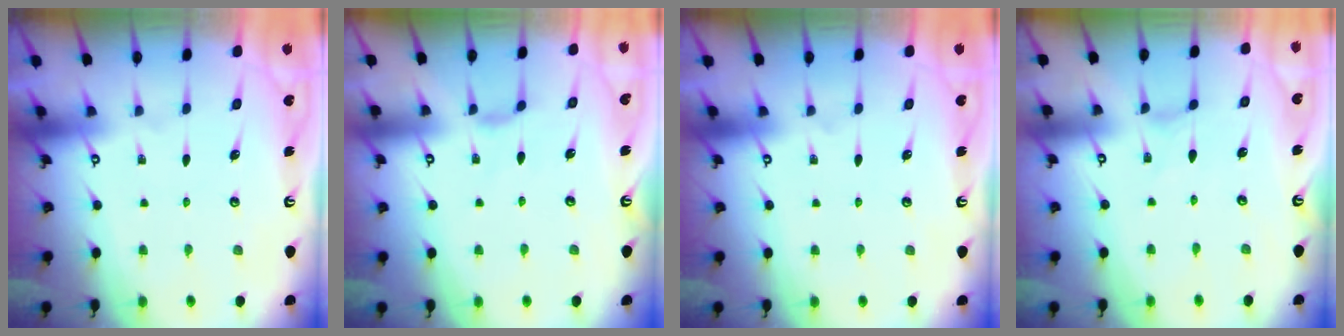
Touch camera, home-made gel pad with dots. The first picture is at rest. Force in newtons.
{"total": 2.1, "press": 2.1, "slide": 0.4}
{"total": 0.0}
{"total": 0.0}